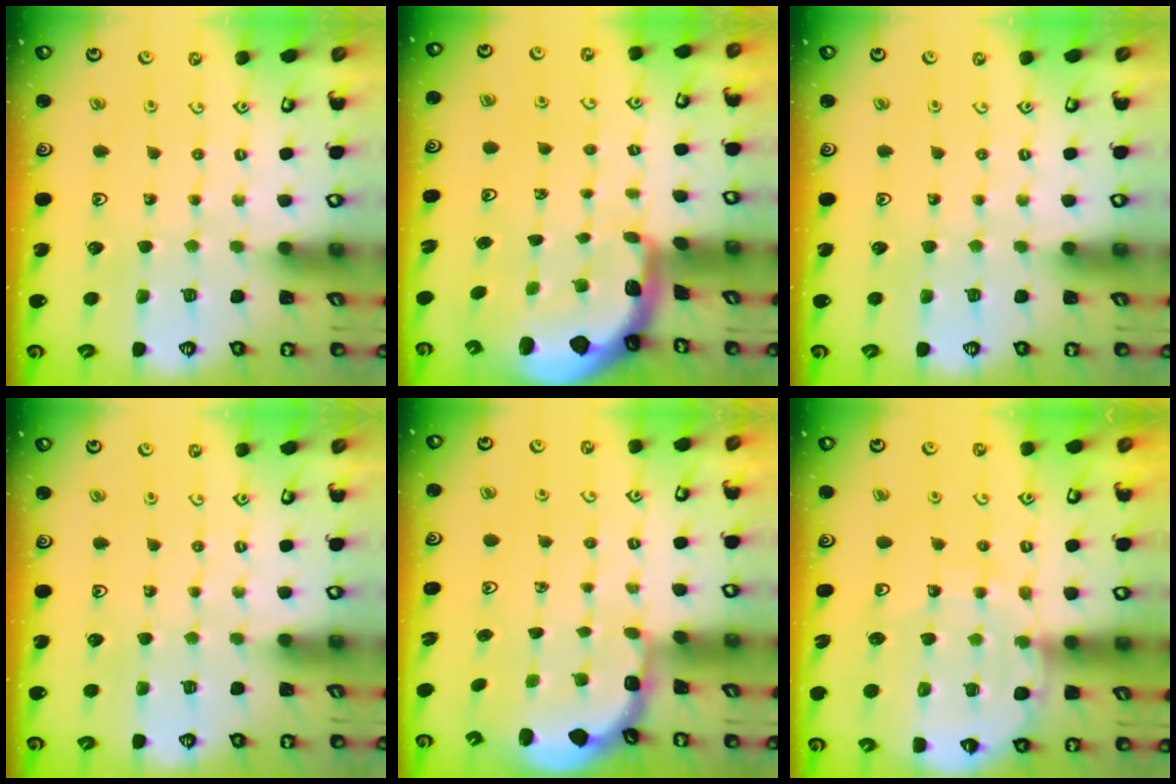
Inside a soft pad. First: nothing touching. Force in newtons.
{"total": 1.7, "press": 1.7, "slide": 0.4}
{"total": 0.0}
{"total": 0.0}
{"total": 2.8, "press": 2.2, "slide": 1.7}
{"total": 11.2, "press": 10.9, "slide": 2.8}